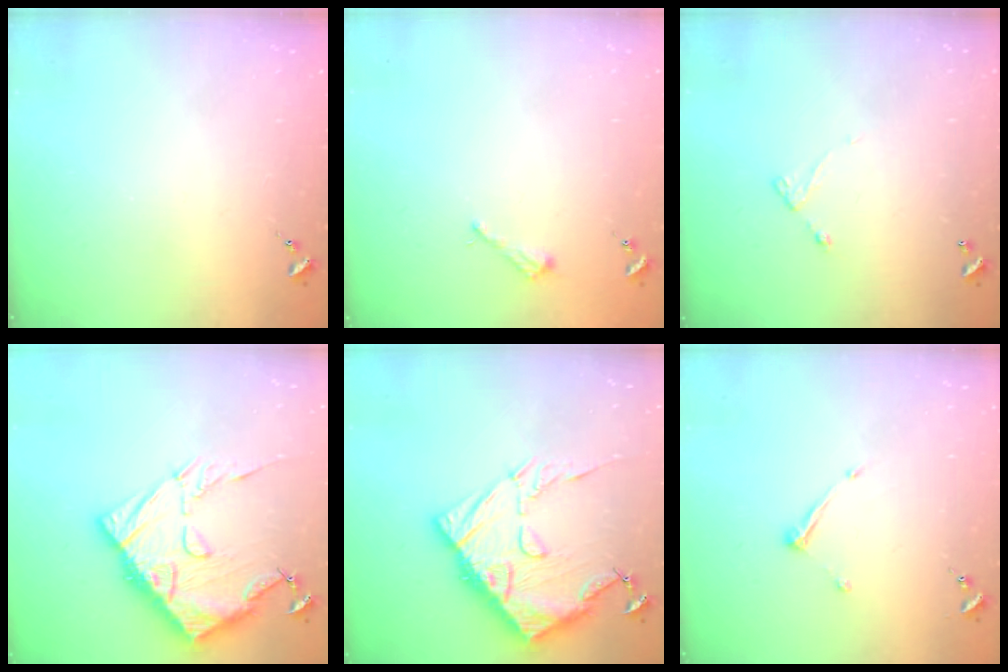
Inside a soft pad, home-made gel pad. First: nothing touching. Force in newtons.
{"total": 2.6, "press": 2.6, "slide": 0.3}
{"total": 4.0, "press": 4.0, "slide": 0.3}
{"total": 18.0, "press": 17.9, "slide": 1.9}
{"total": 18.0, "press": 17.9, "slide": 1.9}
{"total": 6.7, "press": 6.7, "slide": 0.3}